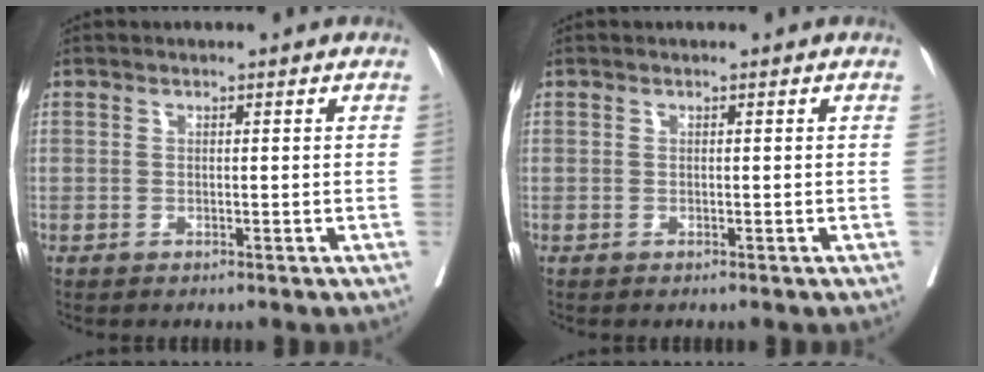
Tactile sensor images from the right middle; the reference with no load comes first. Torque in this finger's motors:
{"motor_torque": [-0.20, -0.01, -0.04, 0.01]}